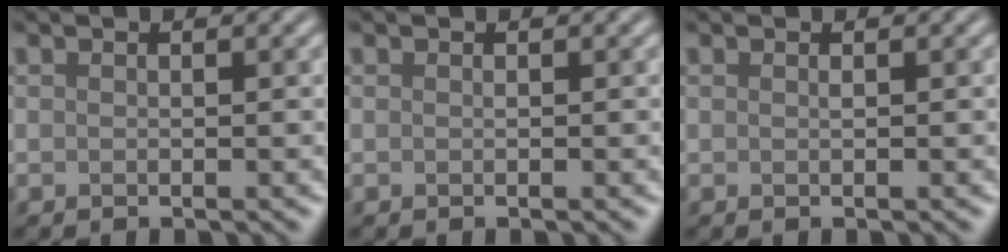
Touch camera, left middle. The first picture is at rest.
{"total": 0.0}
{"total": 0.0}